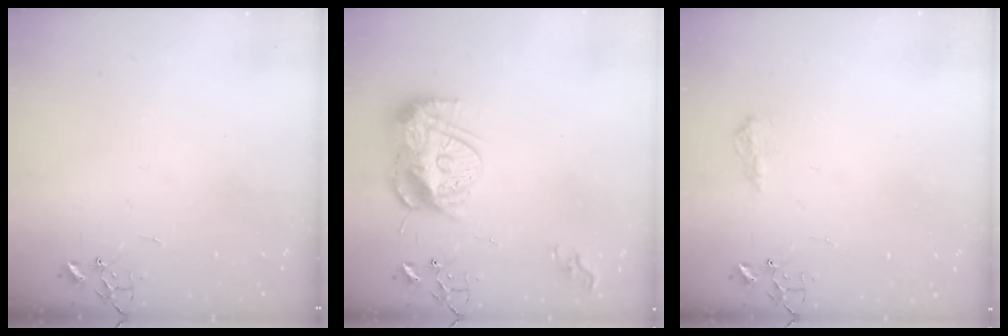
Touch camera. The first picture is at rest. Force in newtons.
{"total": 14.8, "press": 14.7, "slide": 1.4}
{"total": 8.8, "press": 8.8, "slide": 0.8}